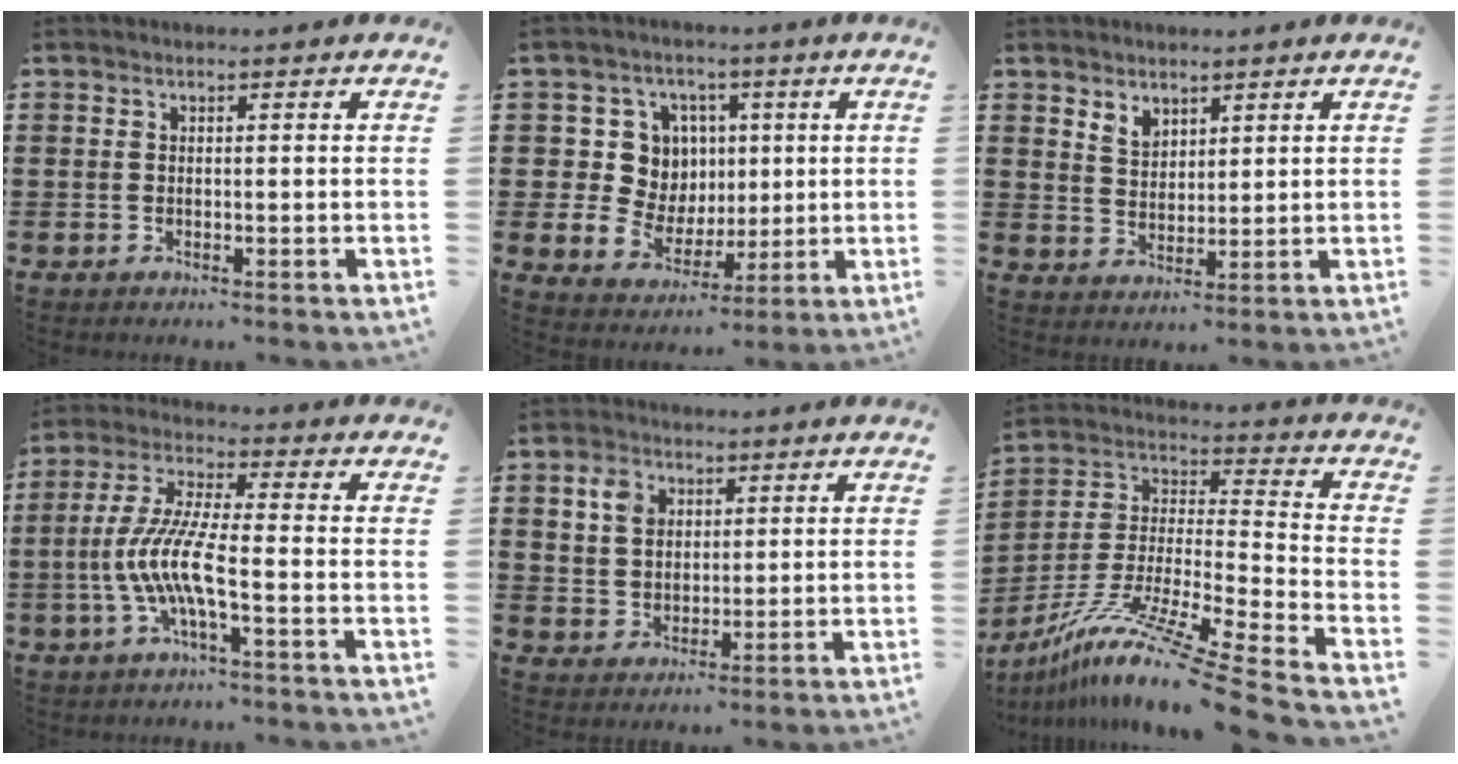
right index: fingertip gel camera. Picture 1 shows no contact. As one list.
[{"total": 8.9, "force": [1.6, 8.4, 2.3], "torque": [-0.074, 0.010, 0.036]}, {"total": 2.9, "force": [2.3, 1.7, 0.5], "torque": [-0.017, 0.003, 0.045]}, {"total": 9.0, "force": [-3.1, 1.4, 8.3], "torque": [-0.195, -0.018, -0.069]}, {"total": 4.8, "force": [2.1, 3.8, 2.0], "torque": [-0.047, 0.011, 0.037]}, {"total": 12.5, "force": [-10.4, -0.9, 6.9], "torque": [-0.127, -0.001, -0.202]}]